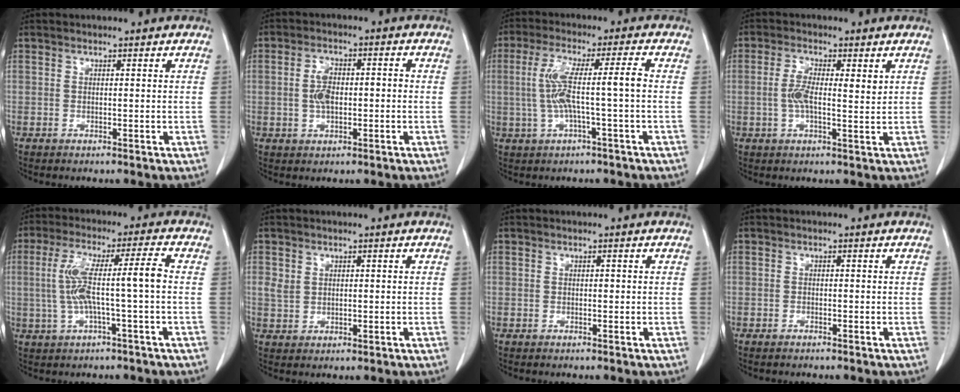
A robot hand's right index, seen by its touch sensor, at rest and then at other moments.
{"total": 4.8, "force": [-0.4, 2.4, 4.1], "torque": [-0.087, 0.013, -0.008]}
{"total": 8.1, "force": [-0.4, -0.2, 8.0], "torque": [-0.162, 0.021, -0.008]}
{"total": 5.4, "force": [1.0, 1.6, 5.1], "torque": [-0.100, 0.007, 0.014]}
{"total": 9.1, "force": [-0.4, -0.1, 9.1], "torque": [-0.179, 0.023, -0.007]}
{"total": 2.5, "force": [1.0, 2.0, 1.1], "torque": [-0.022, 0.001, 0.025]}
{"total": 0.0}
{"total": 0.6, "force": [-0.5, 0.1, 0.3], "torque": [-0.009, -0.001, -0.009]}